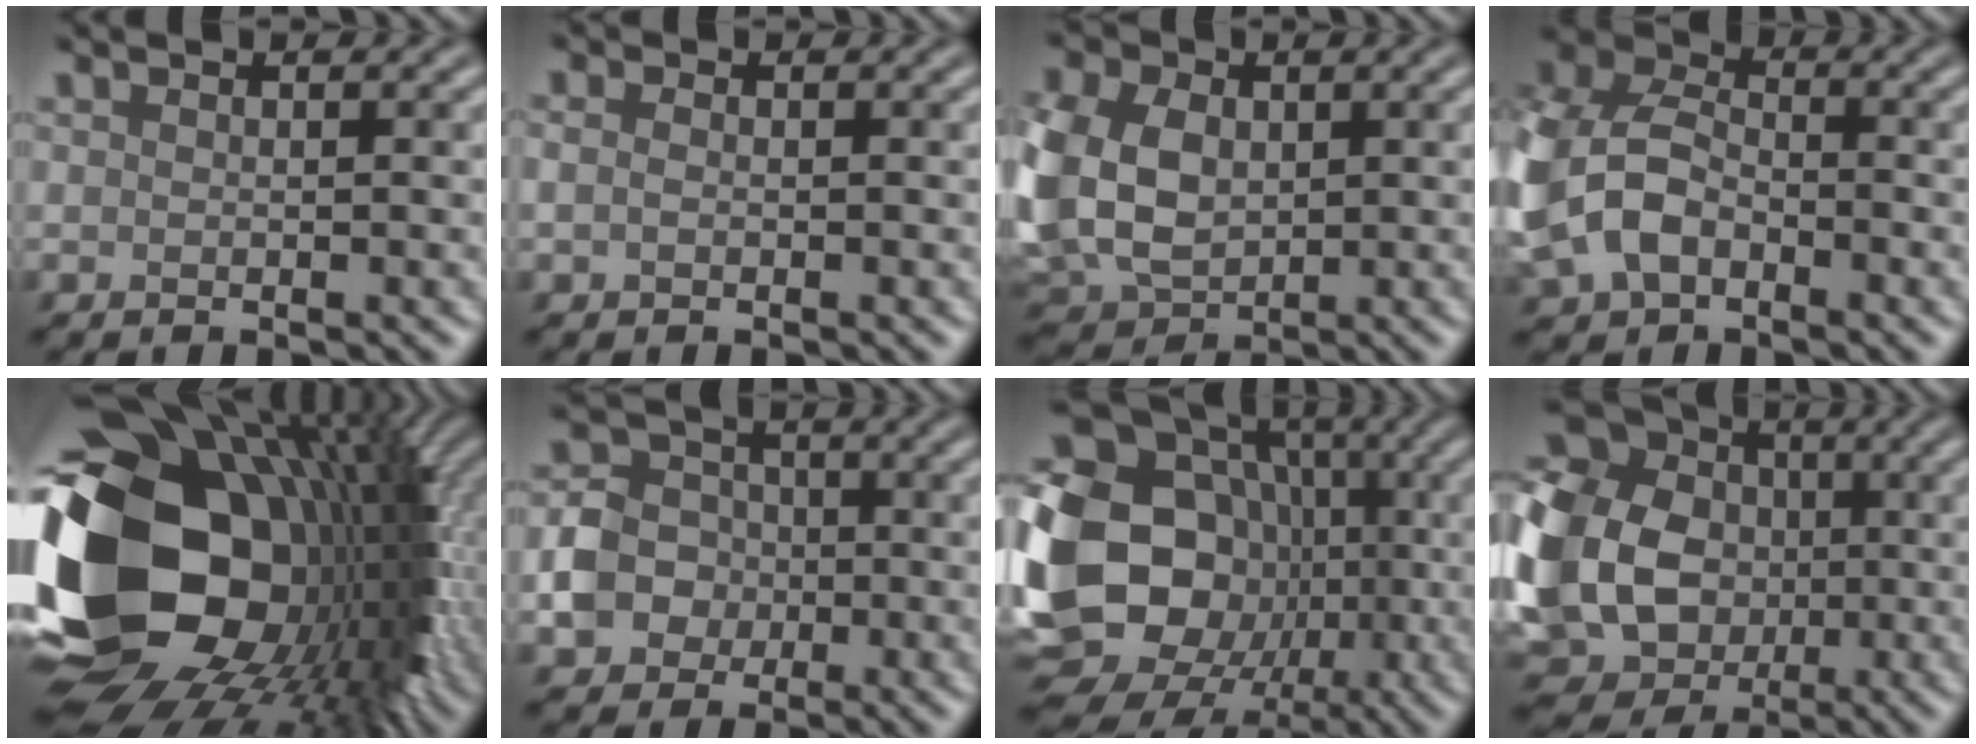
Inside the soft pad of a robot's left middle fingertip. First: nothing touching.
{"total": 1.3, "force": [0.0, 0.9, 0.9], "torque": [-0.019, 0.002, -0.004]}
{"total": 13.7, "force": [0.7, 10.3, 9.0], "torque": [-0.201, 0.004, -0.010]}
{"total": 9.1, "force": [-1.8, 6.6, 6.0], "torque": [-0.153, 0.004, -0.051]}
{"total": 21.7, "force": [-1.7, 15.7, 14.9], "torque": [-0.307, -0.035, -0.001]}
{"total": 4.9, "force": [-1.1, 4.3, 2.2], "torque": [-0.032, 0.002, -0.030]}
{"total": 23.1, "force": [-2.6, 19.8, 11.6], "torque": [-0.218, 0.002, -0.090]}
{"total": 22.3, "force": [0.0, 19.6, 10.7], "torque": [-0.257, 0.022, -0.051]}